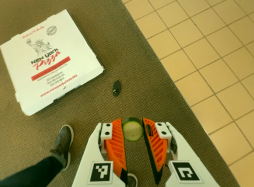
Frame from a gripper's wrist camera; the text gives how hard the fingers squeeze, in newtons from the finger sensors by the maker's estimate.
{"total": 6.7, "left": 6.7, "right": 6.6}